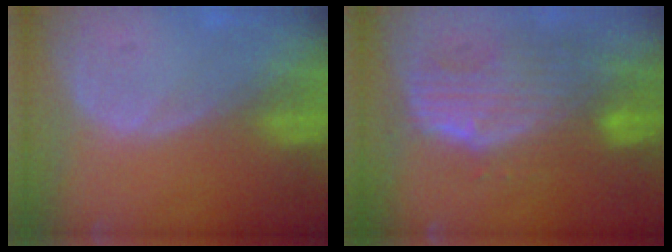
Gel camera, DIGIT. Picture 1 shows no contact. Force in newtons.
{"total": 10.5, "press": 9.0, "slide": 5.3}